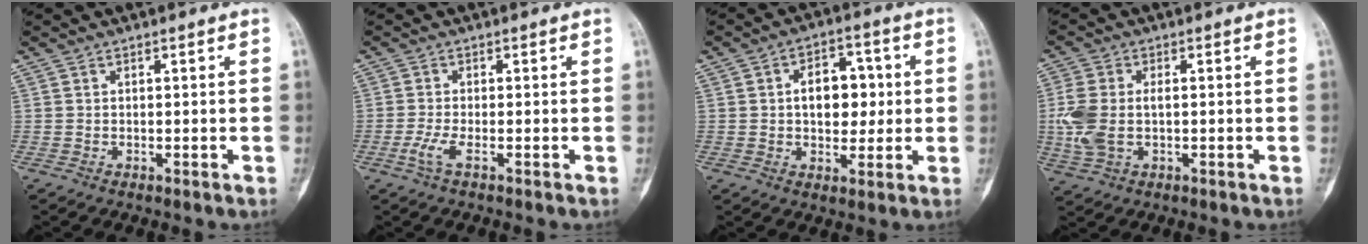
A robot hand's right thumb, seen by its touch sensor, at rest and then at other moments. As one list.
[{"total": 3.0, "force": [-1.3, 0.6, 2.6], "torque": [-0.071, -0.006, -0.033]}, {"total": 9.5, "force": [0.8, 6.1, 7.2], "torque": [-0.066, 0.012, 0.010]}, {"total": 7.8, "force": [-0.7, 4.2, 6.5], "torque": [-0.167, 0.006, -0.012]}]